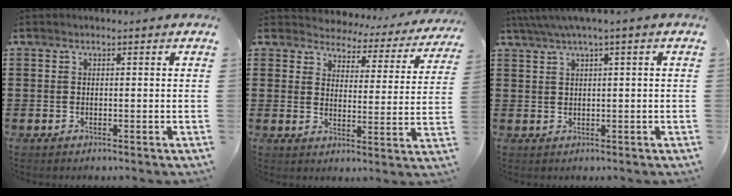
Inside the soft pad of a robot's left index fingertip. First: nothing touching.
{"total": 3.2, "force": [3.1, 0.7, -0.4], "torque": [-0.018, -0.029, 0.048]}
{"total": 2.1, "force": [0.8, -0.2, 1.9], "torque": [-0.035, -0.002, 0.013]}